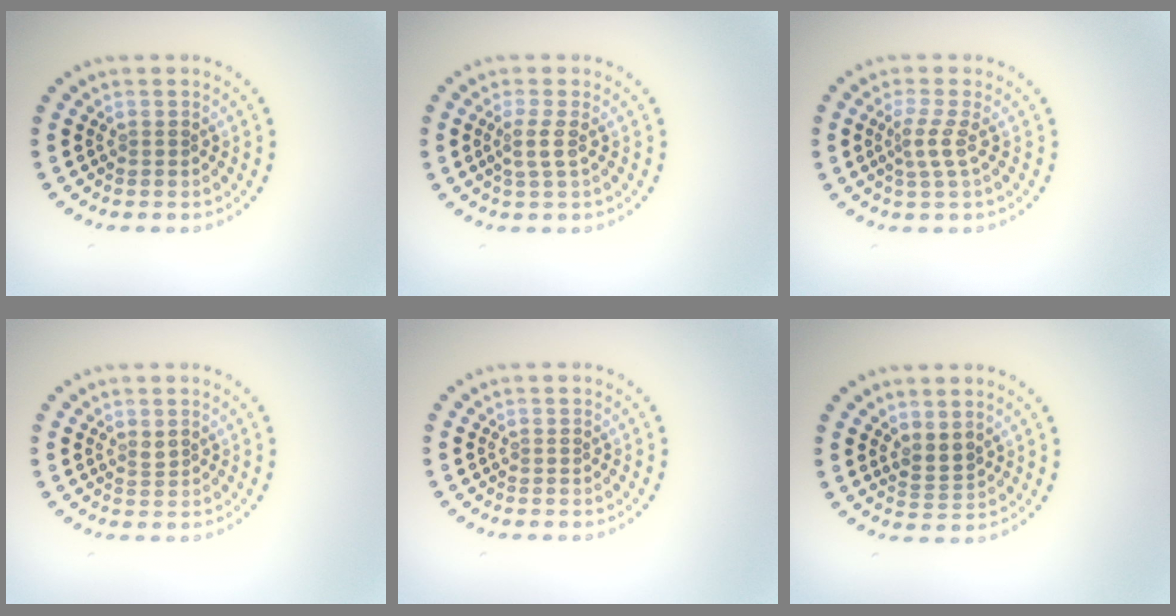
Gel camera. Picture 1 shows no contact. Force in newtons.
{"total": 1.7, "press": 1.3, "slide": 1.1}
{"total": 2.1, "press": 1.4, "slide": 1.5}
{"total": 0.7, "press": 0.6, "slide": 0.3}
{"total": 0.0}
{"total": 2.0, "press": 1.6, "slide": 1.2}